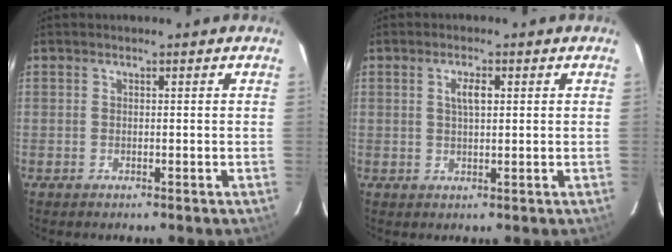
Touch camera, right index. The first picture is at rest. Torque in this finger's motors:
{"motor_torque": [0.34, 0.01, 0.16, 0.05]}